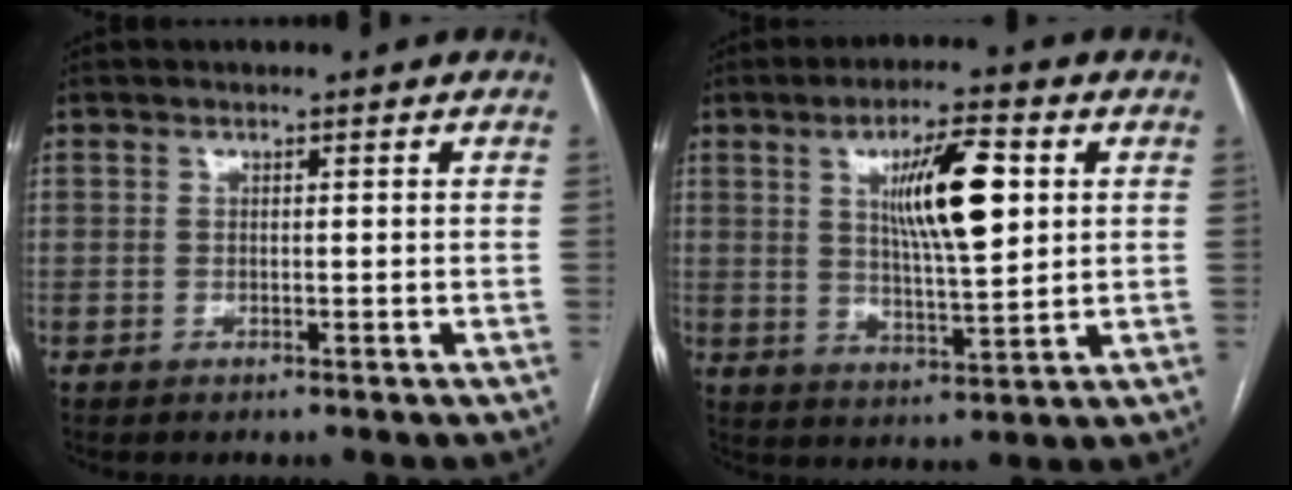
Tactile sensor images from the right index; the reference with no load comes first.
{"total": 11.2, "force": [3.2, 2.0, 10.5], "torque": [-0.179, 0.003, 0.056]}